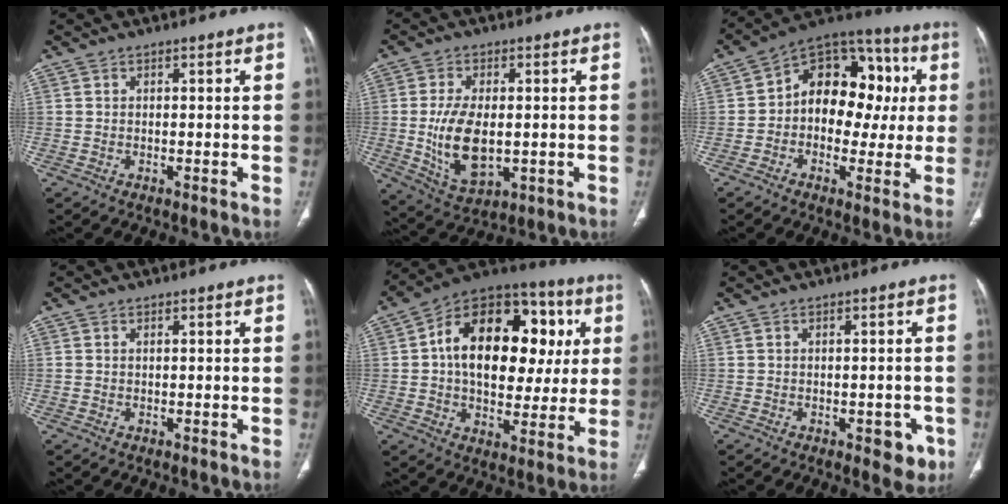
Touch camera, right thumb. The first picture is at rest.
{"total": 11.8, "force": [-0.8, 6.4, 9.9], "torque": [-0.183, -0.013, 0.000]}
{"total": 17.3, "force": [1.1, 12.1, 12.3], "torque": [-0.114, 0.048, 0.003]}
{"total": 0.6, "force": [0.0, 0.4, 0.4], "torque": [-0.015, 0.008, 0.004]}
{"total": 25.0, "force": [4.1, 15.8, 18.9], "torque": [-0.251, 0.026, 0.057]}
{"total": 4.6, "force": [-1.9, 2.5, 3.4], "torque": [-0.018, 0.006, -0.018]}